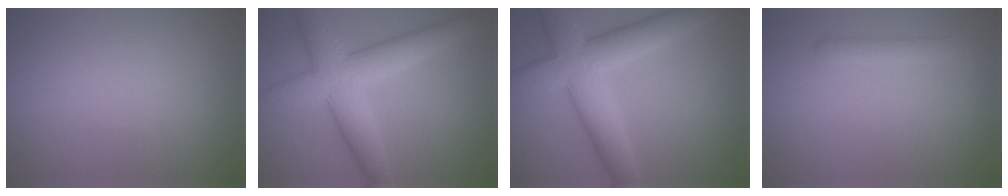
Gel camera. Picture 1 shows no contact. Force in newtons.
{"total": 7.5, "press": 7.5, "slide": 0.6}
{"total": 8.0, "press": 8.0, "slide": 0.3}
{"total": 1.9, "press": 1.9, "slide": 0.1}